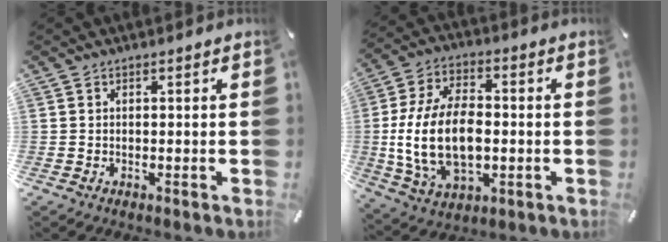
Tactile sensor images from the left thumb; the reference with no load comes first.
{"total": 17.5, "force": [-1.6, 11.1, 13.5], "torque": [-0.295, 0.003, -0.028]}